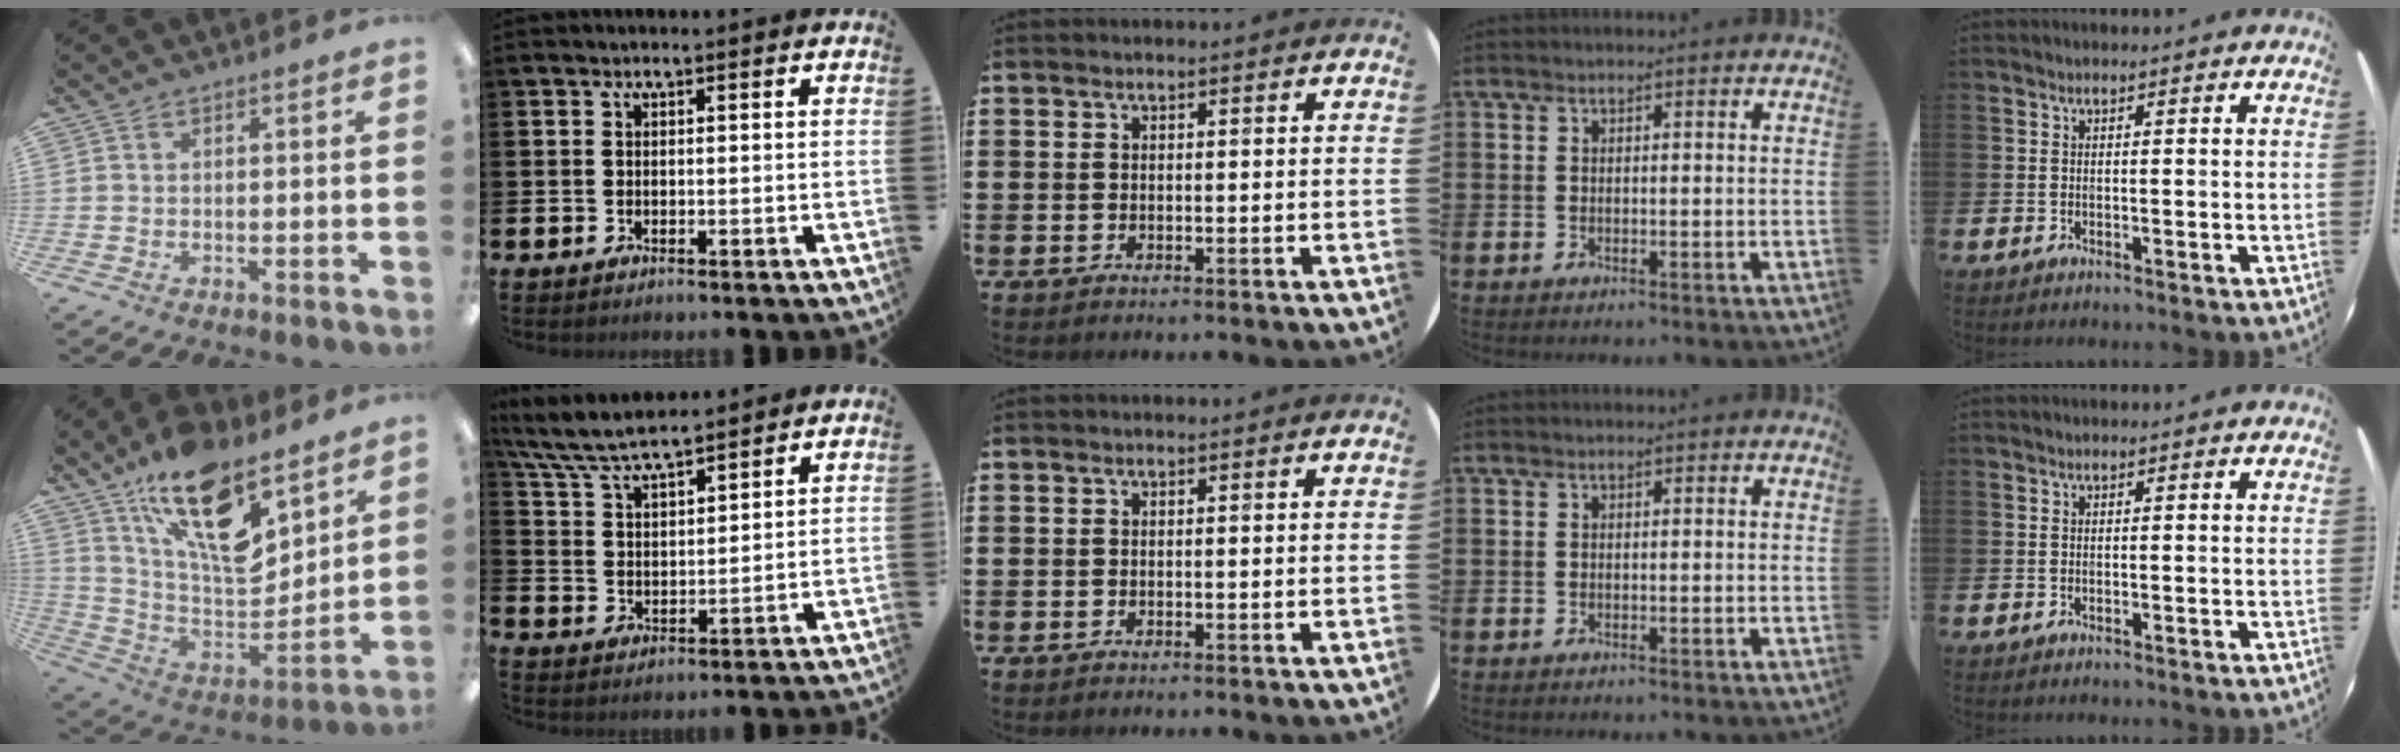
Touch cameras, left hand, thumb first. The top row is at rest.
{"thumb": {"total": 20.1, "force": [12.4, 8.4, 13.4], "torque": [-0.232, -0.081, 0.217]}, "index": {"total": 7.4, "force": [6.9, 1.1, 2.2], "torque": [-0.071, -0.033, 0.125]}}